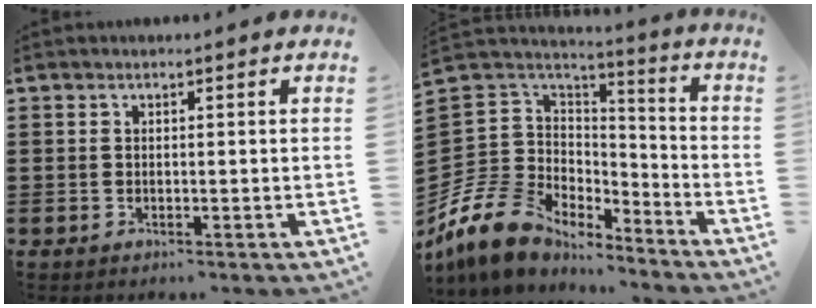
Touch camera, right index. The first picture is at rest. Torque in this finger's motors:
{"motor_torque": [-0.55, 1.59, -1.06, -0.21]}